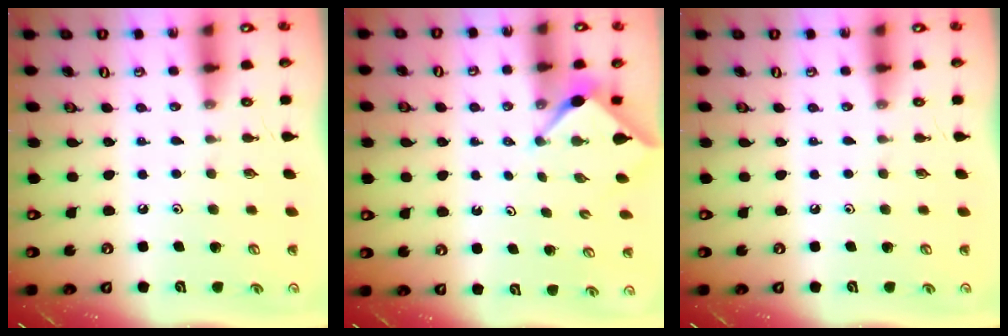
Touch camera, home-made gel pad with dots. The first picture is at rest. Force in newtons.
{"total": 3.1, "press": 3.1, "slide": 0.3}
{"total": 0.0}